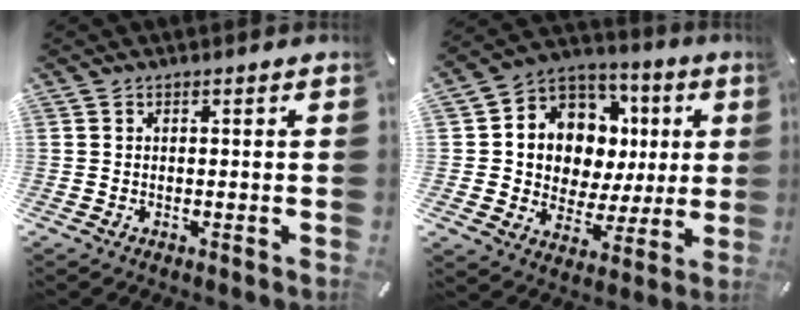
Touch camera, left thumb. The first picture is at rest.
{"total": 10.9, "force": [2.4, 10.1, 3.1], "torque": [-0.056, -0.030, 0.056]}